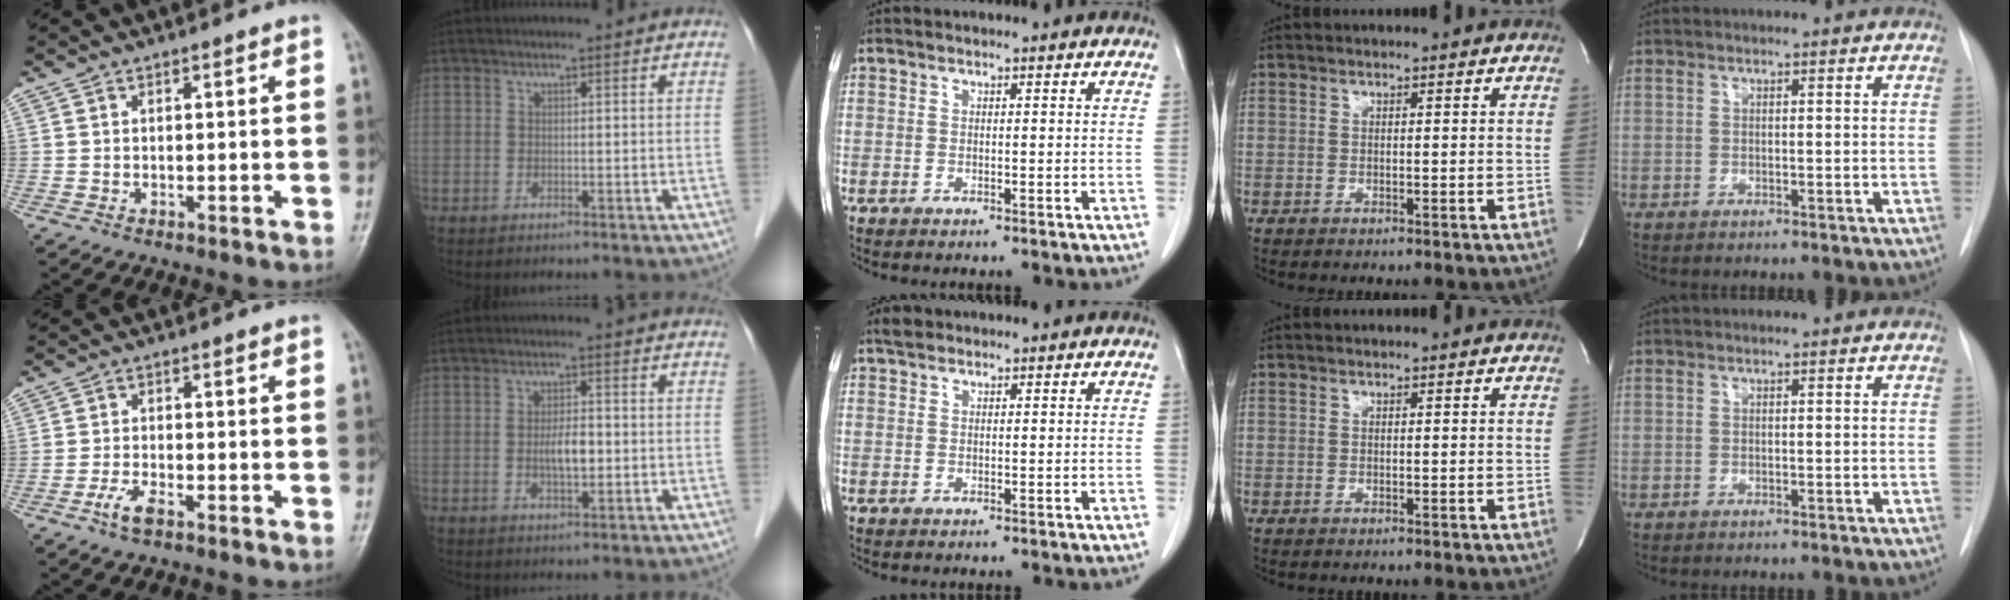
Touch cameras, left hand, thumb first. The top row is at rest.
{"thumb": {"total": 3.6, "force": [-2.2, 1.3, 2.5], "torque": [-0.057, 0.013, -0.044]}, "index": {"total": 3.7, "force": [-0.5, 1.2, 3.4], "torque": [-0.063, -0.001, -0.009]}, "middle": {"total": 1.3, "force": [1.1, 0.6, 0.4], "torque": [-0.011, 0.011, 0.019]}}